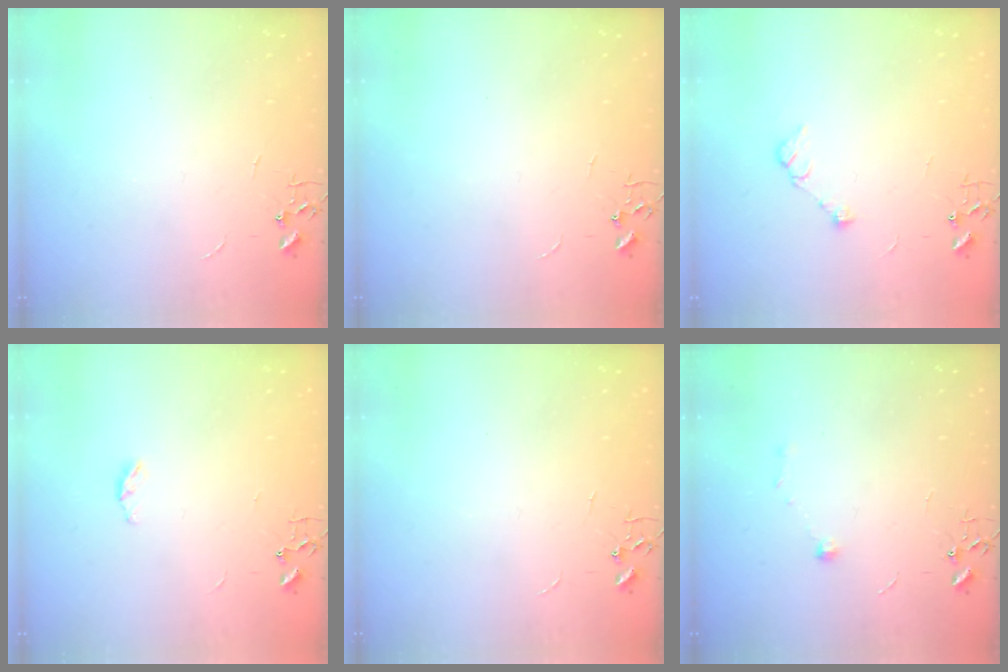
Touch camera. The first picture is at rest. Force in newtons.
{"total": 0.0}
{"total": 8.1, "press": 8.1, "slide": 0.9}
{"total": 3.9, "press": 3.8, "slide": 0.6}
{"total": 0.0}
{"total": 4.9, "press": 4.8, "slide": 0.6}